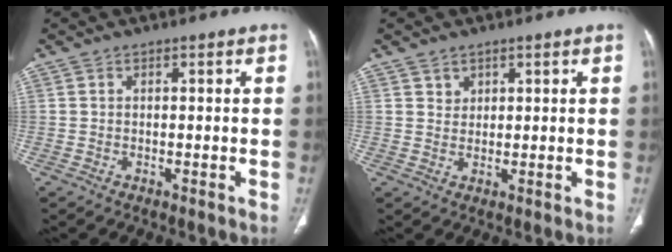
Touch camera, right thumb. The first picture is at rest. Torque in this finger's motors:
{"motor_torque": [-0.54, 0.55, -0.20, -0.16, 0.04]}